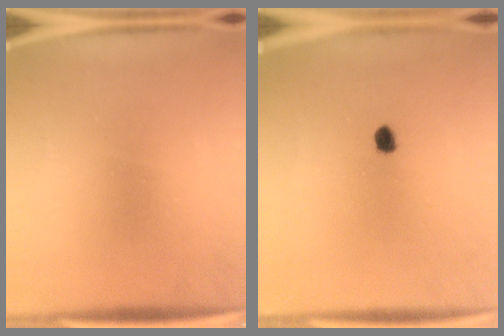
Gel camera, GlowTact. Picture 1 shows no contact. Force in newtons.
{"total": 1.7}